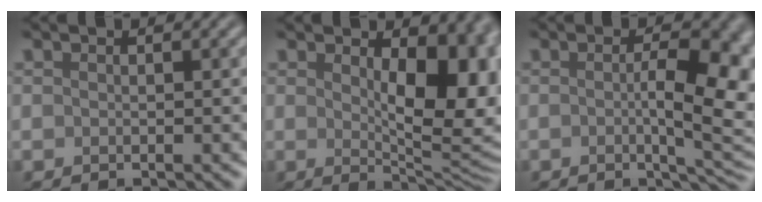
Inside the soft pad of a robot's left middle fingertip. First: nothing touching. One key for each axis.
{"total": 9.8, "fx": 1.7, "fy": 4.6, "fz": 8.5, "tx": -0.095, "ty": -0.004, "tz": 0.032}
{"total": 7.5, "fx": -0.1, "fy": 2.3, "fz": 7.1, "tx": -0.087, "ty": -0.004, "tz": 0.001}